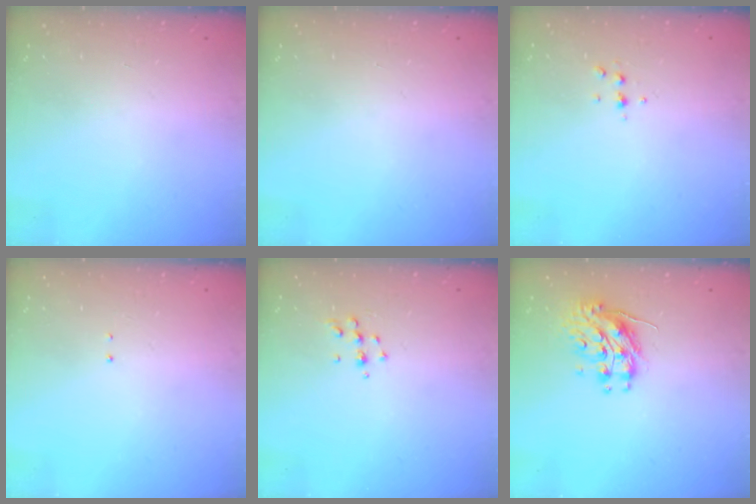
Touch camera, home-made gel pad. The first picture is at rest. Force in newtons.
{"total": 0.0}
{"total": 4.1, "press": 4.0, "slide": 0.9}
{"total": 1.3, "press": 1.2, "slide": 0.6}
{"total": 4.7, "press": 4.6, "slide": 0.8}
{"total": 10.2, "press": 10.2, "slide": 0.8}